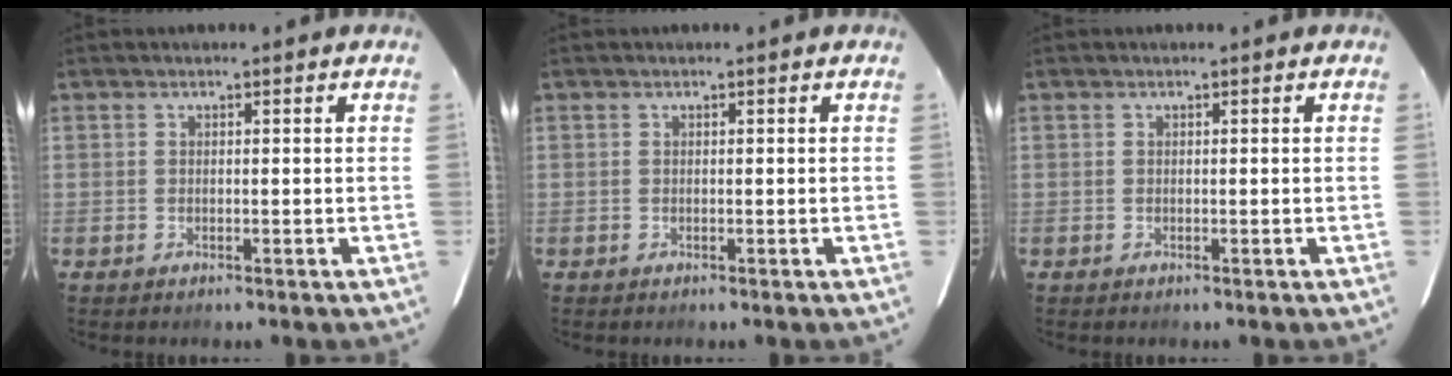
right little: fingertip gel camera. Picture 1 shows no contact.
{"total": 0.0}
{"total": 0.0}